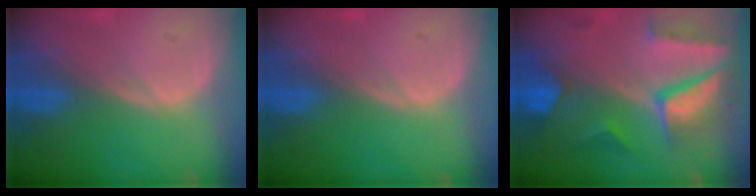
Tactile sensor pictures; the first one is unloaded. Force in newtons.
{"total": 0.0}
{"total": 9.9, "press": 8.5, "slide": 5.1}